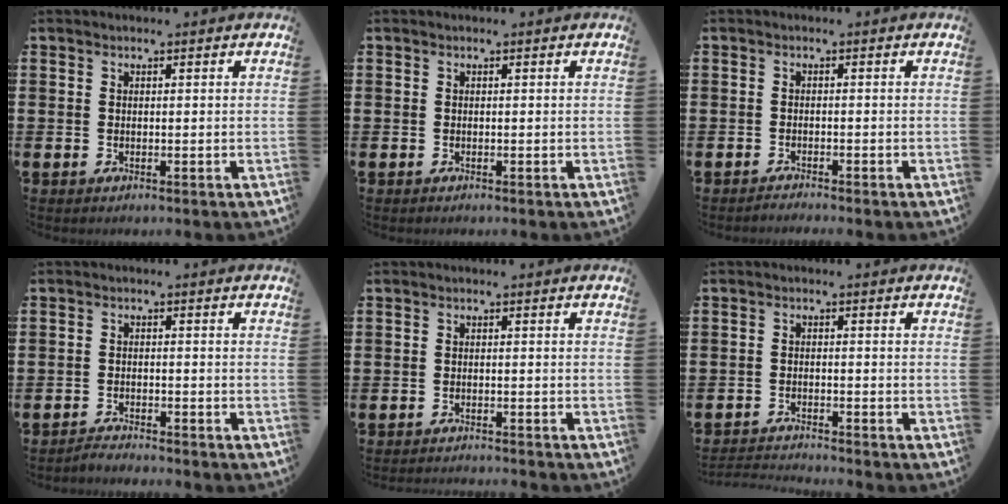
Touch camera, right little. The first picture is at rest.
{"total": 0.0}
{"total": 1.0, "force": [-0.9, -0.1, 0.1], "torque": [-0.002, -0.001, -0.019]}
{"total": 1.8, "force": [-1.8, -0.1, -0.2], "torque": [-0.002, 0.005, -0.037]}
{"total": 1.1, "force": [-1.1, -0.2, -0.1], "torque": [0.000, 0.002, -0.023]}
{"total": 1.9, "force": [-1.9, -0.2, 0.0], "torque": [-0.003, 0.002, -0.041]}